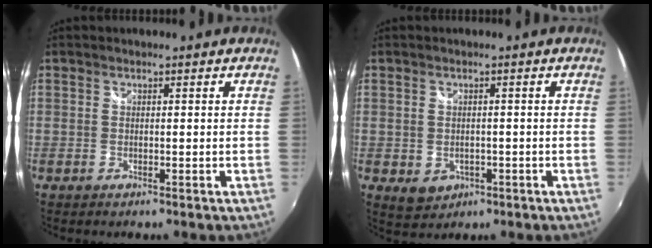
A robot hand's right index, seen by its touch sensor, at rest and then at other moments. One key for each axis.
{"total": 4.5, "fx": -1.1, "fy": 3.7, "fz": 2.2, "tx": -0.047, "ty": -0.007, "tz": -0.008}